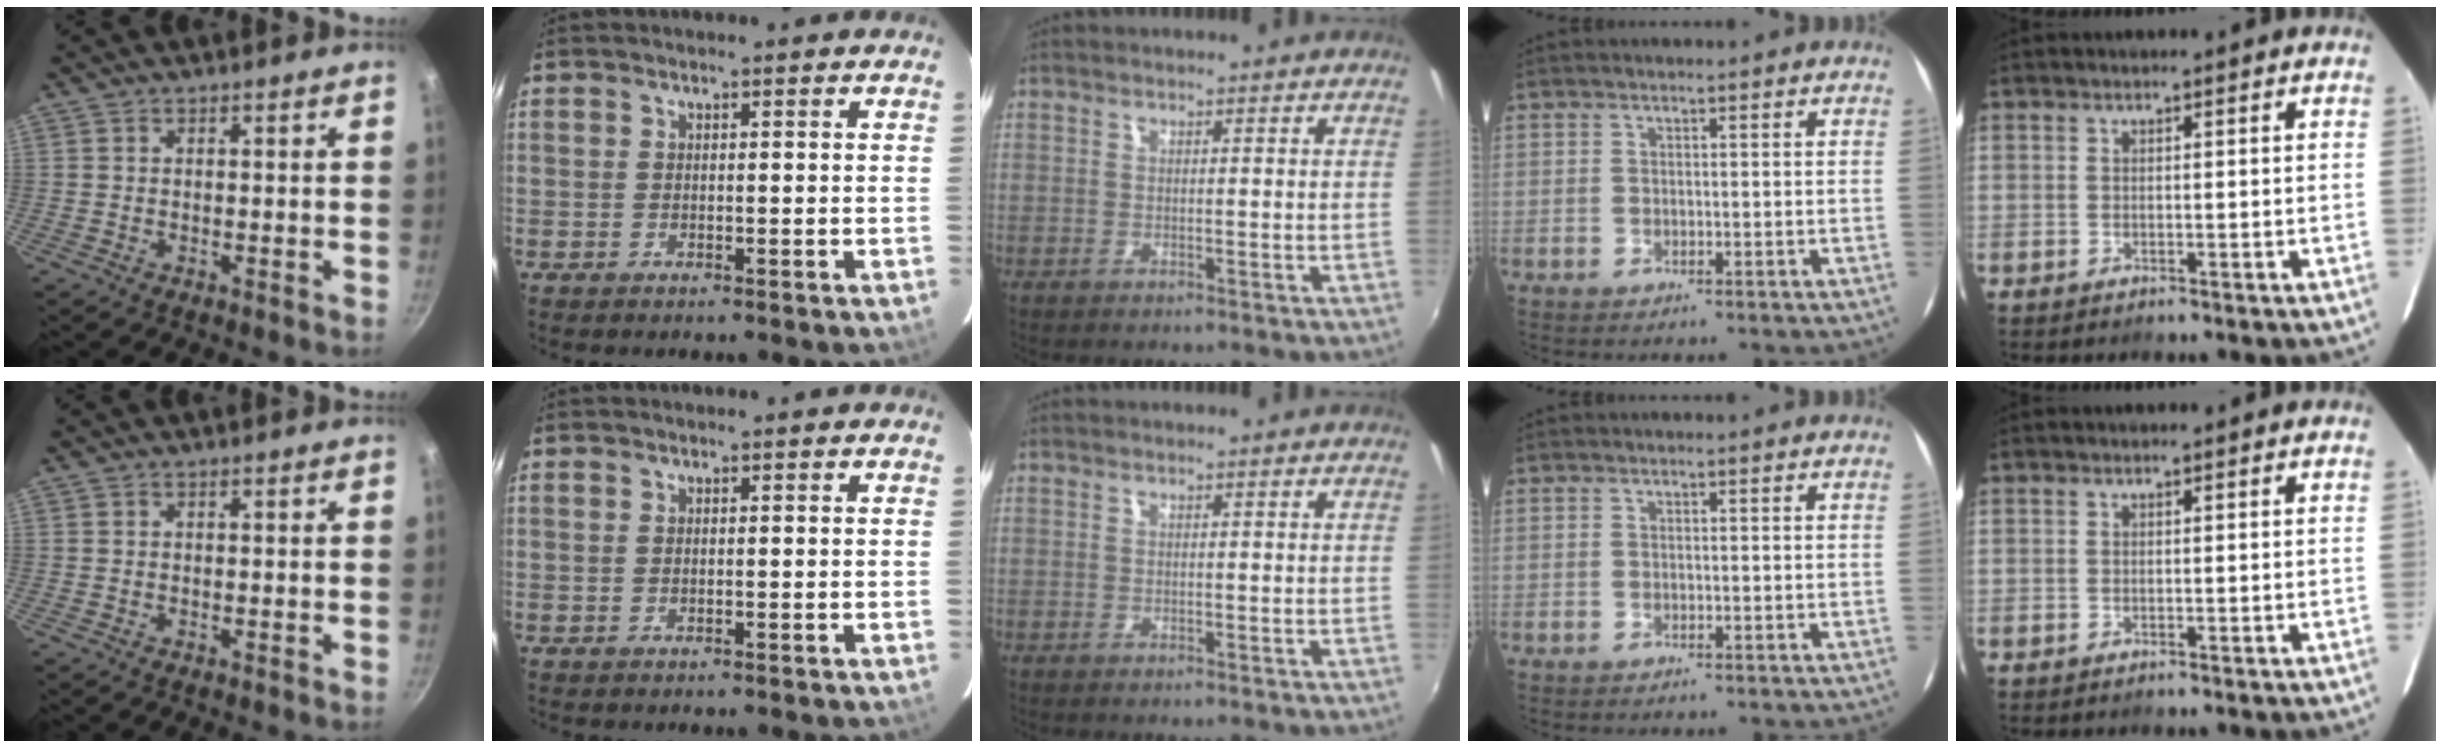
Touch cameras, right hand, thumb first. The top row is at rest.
{}